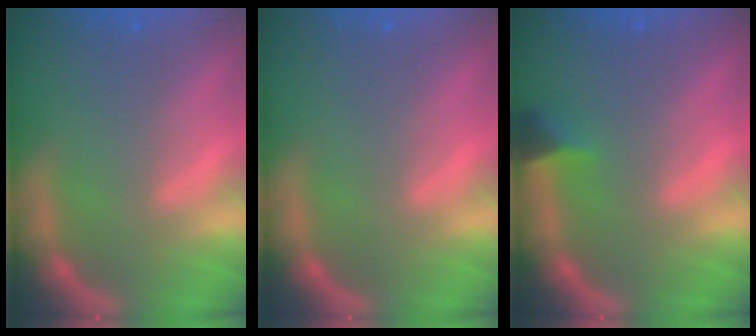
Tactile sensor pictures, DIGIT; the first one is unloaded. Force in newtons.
{"total": 0.0}
{"total": 1.9}